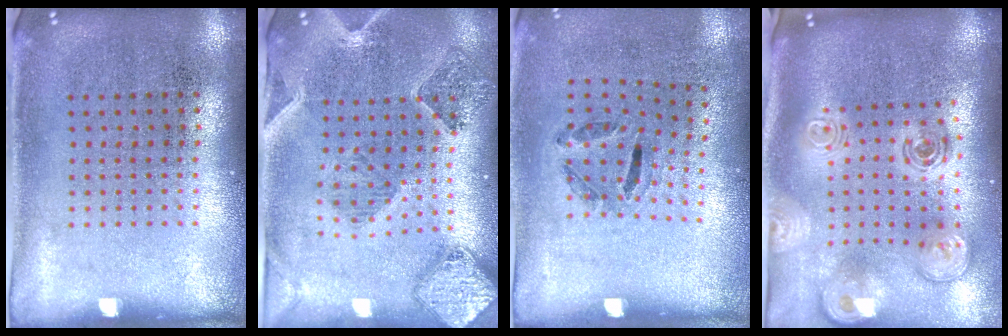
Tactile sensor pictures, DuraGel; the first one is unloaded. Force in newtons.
{"total": 1.4, "press": 1.4, "slide": 0.4}
{"total": 1.3, "press": 0.7, "slide": 1.1}
{"total": 3.1, "press": 2.1, "slide": 2.3}